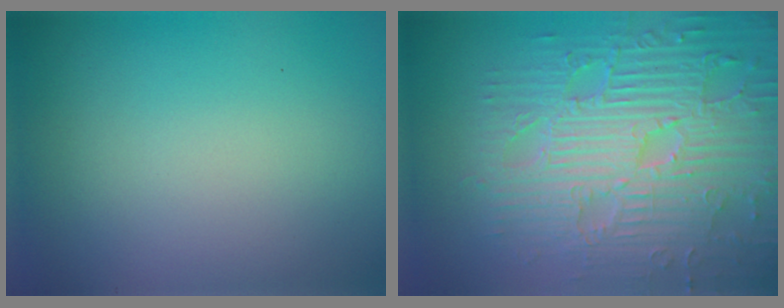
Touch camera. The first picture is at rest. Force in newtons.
{"total": 9.3, "press": 6.8, "slide": 6.3}